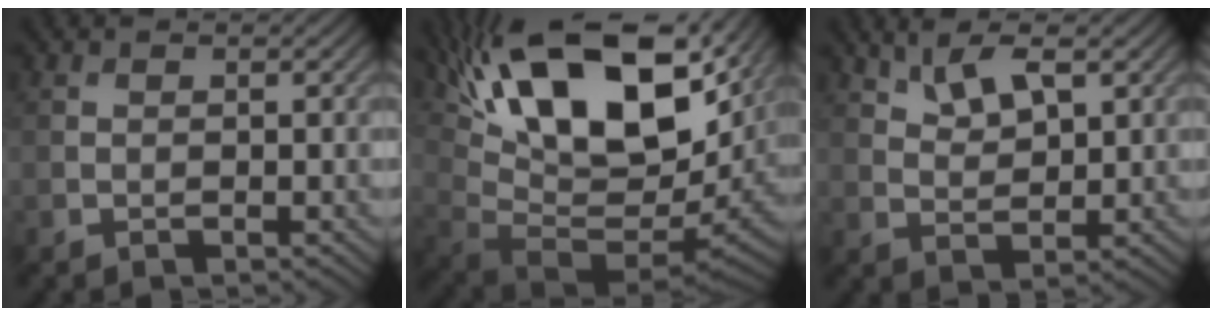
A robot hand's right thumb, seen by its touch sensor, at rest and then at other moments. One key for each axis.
{"total": 20.6, "fx": 8.3, "fy": 8.9, "fz": 16.6, "tx": -0.297, "ty": 0.027, "tz": 0.148}
{"total": 5.3, "fx": 3.3, "fy": 2.0, "fz": 3.7, "tx": -0.076, "ty": -0.002, "tz": 0.070}